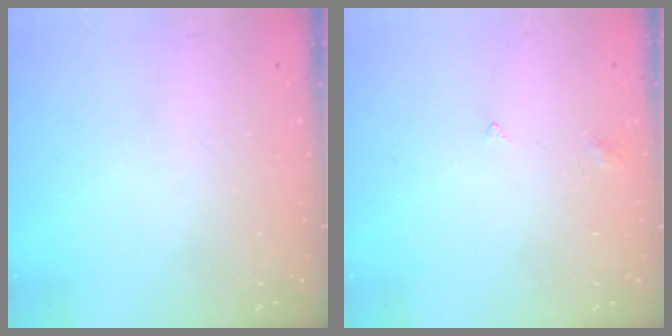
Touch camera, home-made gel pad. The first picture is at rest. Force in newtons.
{"total": 2.5, "press": 2.4, "slide": 0.4}